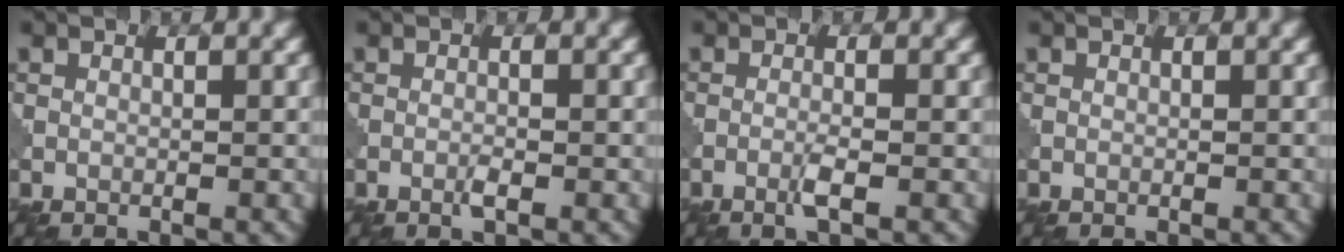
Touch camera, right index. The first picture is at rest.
{"total": 1.0, "force": [-0.5, 0.1, 0.9], "torque": [-0.018, 0.000, -0.012]}
{"total": 1.7, "force": [-0.7, 0.0, 1.5], "torque": [-0.030, 0.003, -0.019]}
{"total": 0.0}